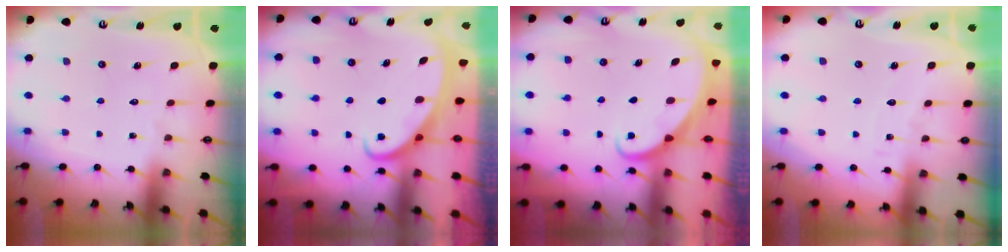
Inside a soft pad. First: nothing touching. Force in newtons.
{"total": 2.6, "press": 2.6, "slide": 0.3}
{"total": 2.0, "press": 2.0, "slide": 0.3}
{"total": 3.3, "press": 3.3, "slide": 0.3}